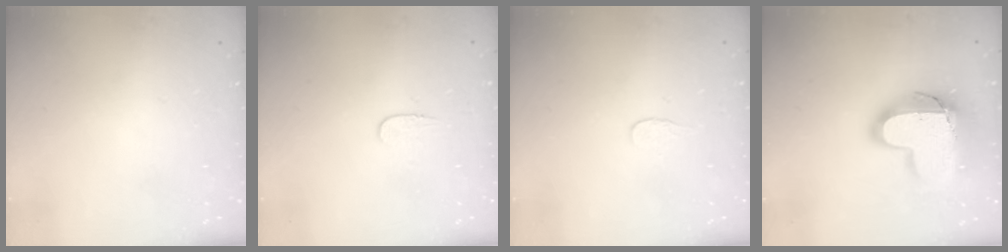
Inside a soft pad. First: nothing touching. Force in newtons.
{"total": 4.0, "press": 4.0, "slide": 0.4}
{"total": 3.3, "press": 3.3, "slide": 0.4}
{"total": 18.5, "press": 18.5, "slide": 1.2}